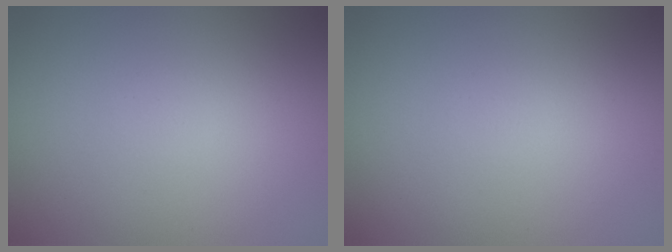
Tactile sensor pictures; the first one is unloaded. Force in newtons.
{"total": 0.0}